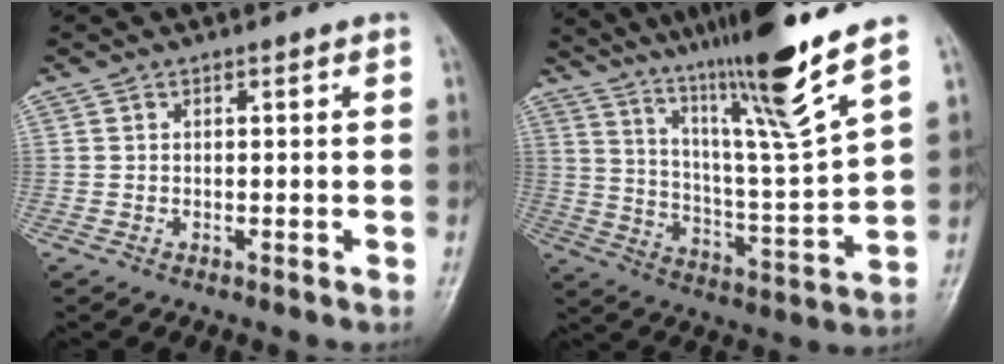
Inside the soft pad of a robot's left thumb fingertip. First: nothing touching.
{"total": 20.0, "force": [14.4, -0.3, 13.9], "torque": [-0.216, -0.077, 0.247]}